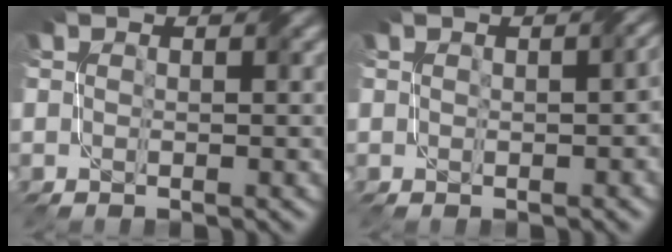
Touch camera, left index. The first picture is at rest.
{"total": 2.7, "force": [0.0, 1.5, 2.3], "torque": [-0.015, -0.001, 0.014]}